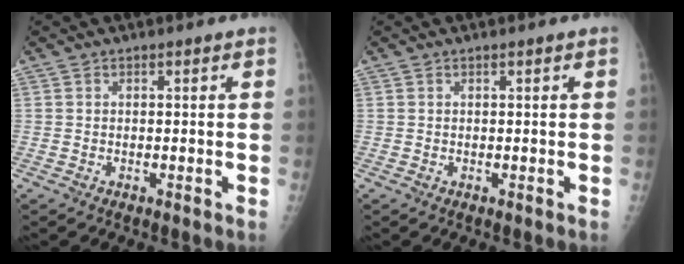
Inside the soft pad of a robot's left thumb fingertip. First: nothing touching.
{"total": 0.0}